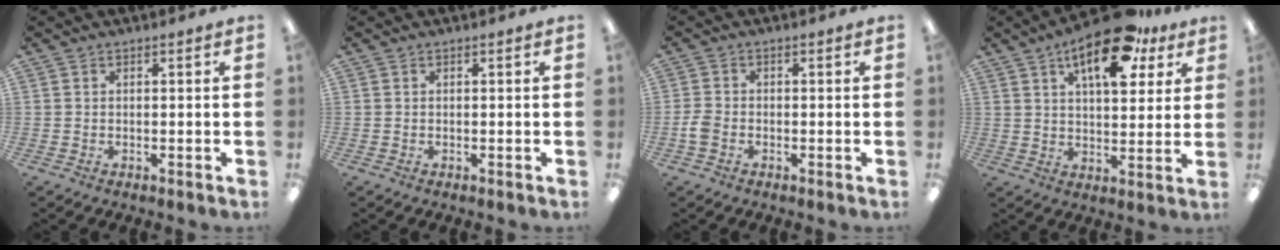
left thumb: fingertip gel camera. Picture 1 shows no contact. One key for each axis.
{"total": 0.0}
{"total": 2.8, "fx": -1.1, "fy": 1.9, "fz": 1.7, "tx": -0.034, "ty": 0.004, "tz": -0.021}
{"total": 16.4, "fx": 9.3, "fy": 6.8, "fz": 11.7, "tx": -0.177, "ty": -0.034, "tz": 0.151}